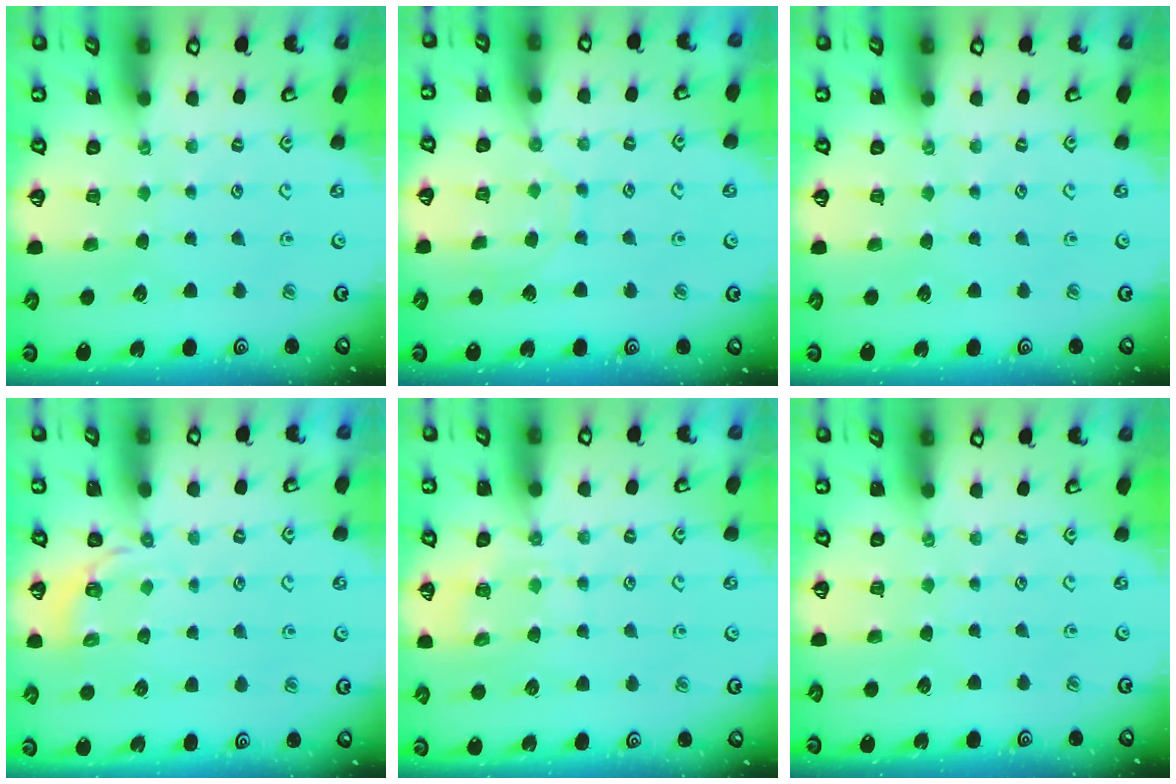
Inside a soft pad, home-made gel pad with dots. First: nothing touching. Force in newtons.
{"total": 8.5, "press": 8.4, "slide": 0.7}
{"total": 0.0}
{"total": 3.5, "press": 2.6, "slide": 2.4}
{"total": 7.8, "press": 7.8, "slide": 0.7}
{"total": 0.0}